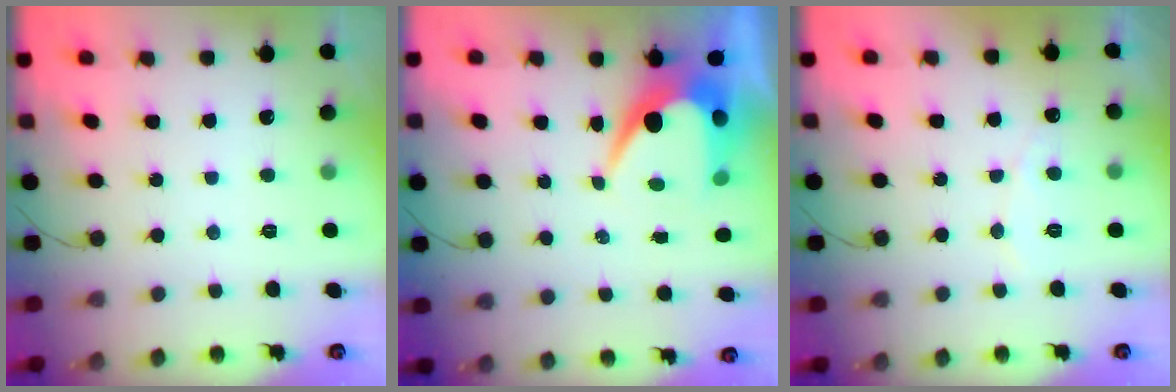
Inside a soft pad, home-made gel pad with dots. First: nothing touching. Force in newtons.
{"total": 7.8, "press": 7.7, "slide": 0.7}
{"total": 4.5, "press": 4.5, "slide": 0.3}